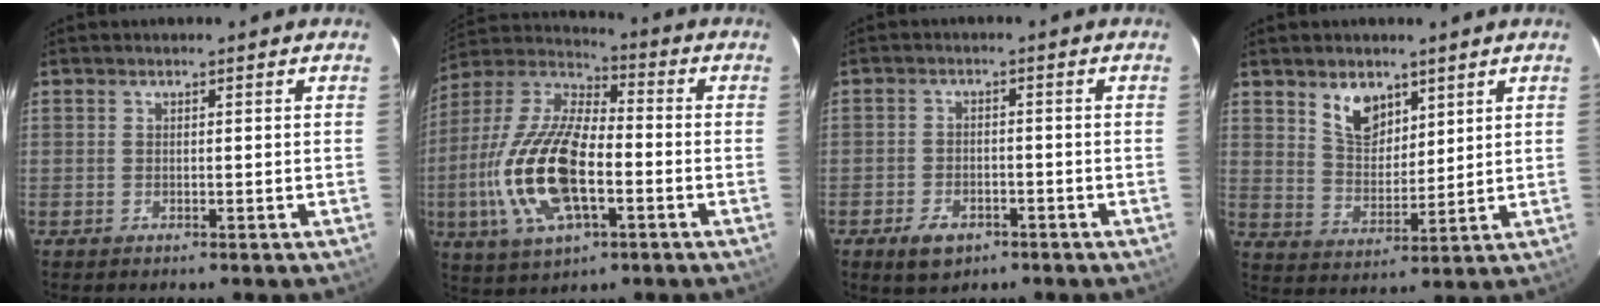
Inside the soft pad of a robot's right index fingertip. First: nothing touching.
{"total": 19.8, "force": [-4.7, 8.6, 17.2], "torque": [-0.370, -0.007, -0.089]}
{"total": 5.4, "force": [-3.2, 3.3, 2.8], "torque": [-0.070, 0.000, -0.049]}
{"total": 7.8, "force": [4.9, 4.6, 4.0], "torque": [-0.064, 0.006, 0.100]}